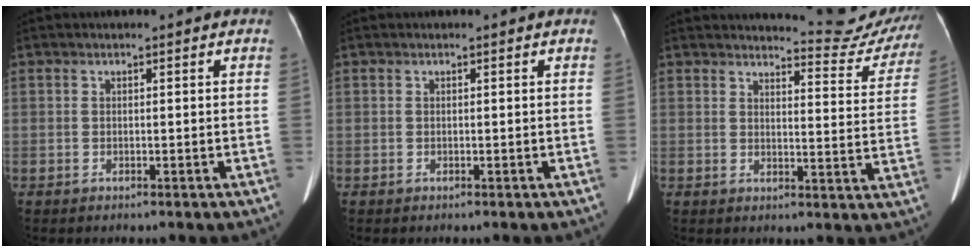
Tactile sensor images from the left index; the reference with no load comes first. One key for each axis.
{"total": 0.0}
{"total": 13.1, "fx": 13.1, "fy": 1.0, "fz": 0.8, "tx": 0.008, "ty": -0.075, "tz": 0.128}